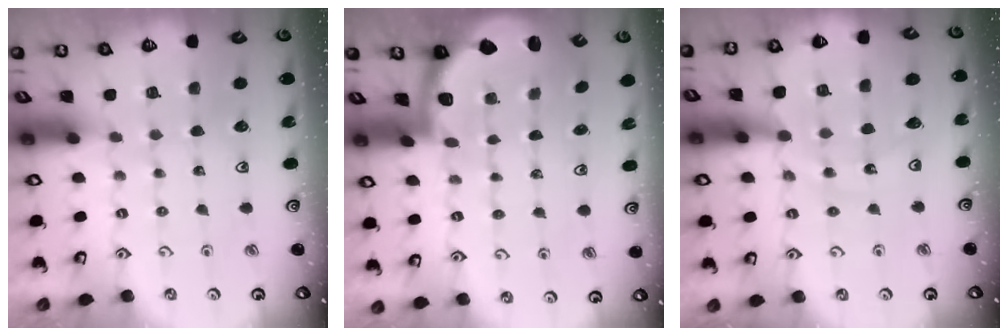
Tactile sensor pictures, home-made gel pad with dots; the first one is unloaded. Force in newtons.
{"total": 2.0, "press": 1.9, "slide": 0.5}
{"total": 11.7, "press": 11.6, "slide": 1.4}